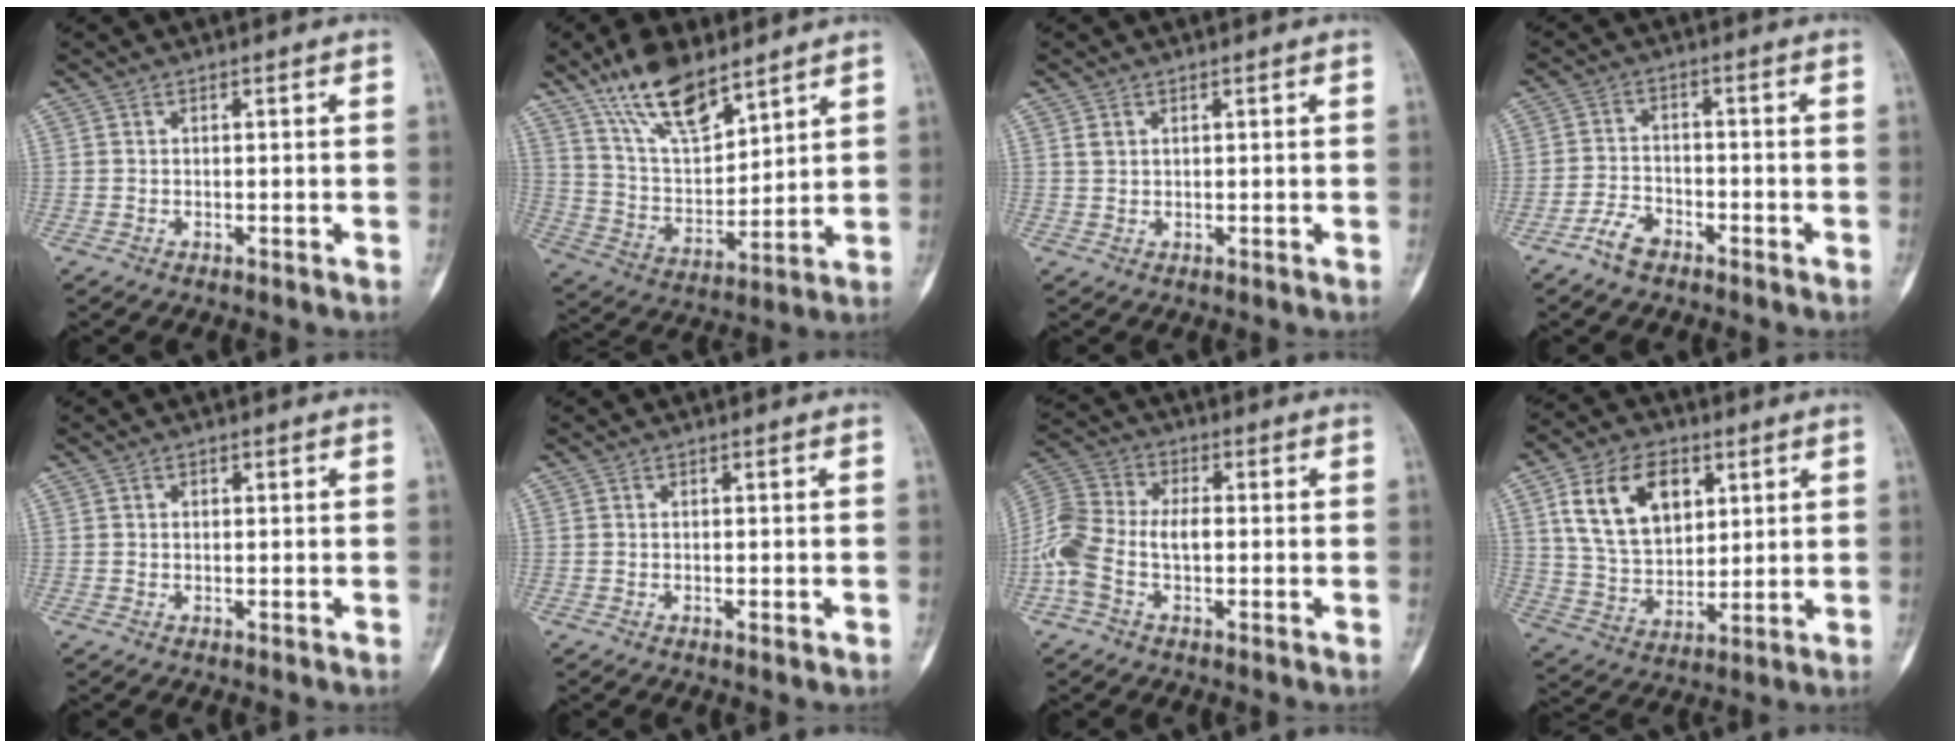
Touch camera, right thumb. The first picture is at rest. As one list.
[{"total": 15.4, "force": [10.8, 5.9, 9.2], "torque": [-0.142, -0.056, 0.212]}, {"total": 1.4, "force": [0.7, 1.0, 0.7], "torque": [-0.010, 0.002, 0.016]}, {"total": 4.7, "force": [-3.5, 2.4, 2.2], "torque": [-0.041, 0.021, -0.066]}, {"total": 0.7, "force": [0.1, 0.6, 0.4], "torque": [-0.005, 0.001, 0.000]}, {"total": 1.2, "force": [-0.4, 0.4, 1.1], "torque": [-0.017, -0.002, -0.006]}, {"total": 11.0, "force": [-2.0, 6.4, 8.7], "torque": [-0.193, 0.032, -0.046]}, {"total": 16.1, "force": [5.9, 10.5, 10.7], "torque": [-0.163, -0.015, 0.117]}]